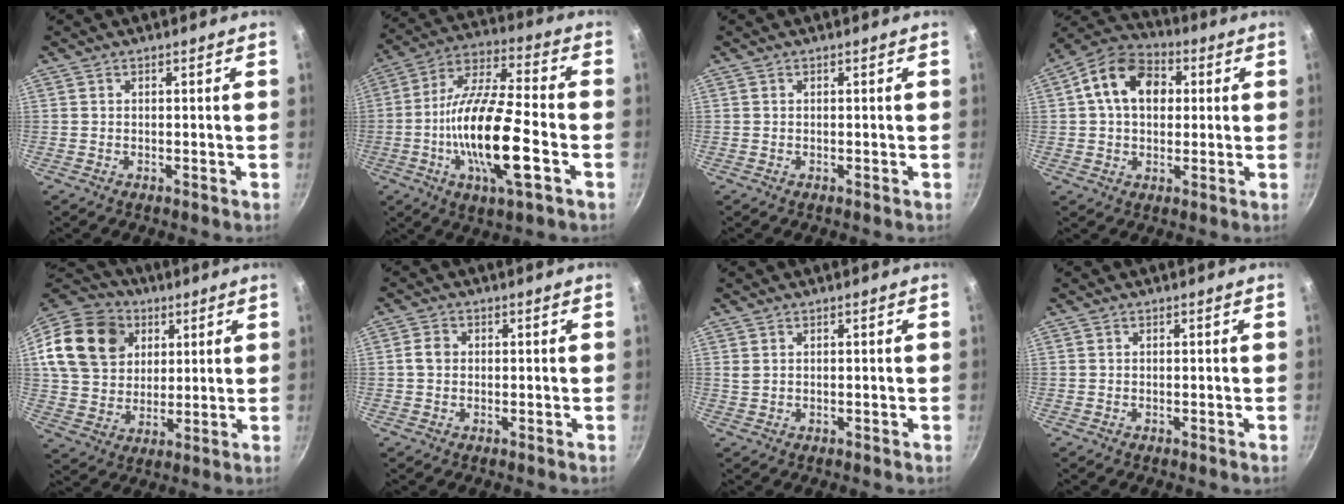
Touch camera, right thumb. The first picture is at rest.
{"total": 19.6, "force": [-5.2, 5.7, 18.0], "torque": [-0.333, 0.026, -0.108]}
{"total": 0.0}
{"total": 13.1, "force": [2.7, 9.4, 8.7], "torque": [-0.118, 0.019, 0.027]}
{"total": 21.5, "force": [8.0, 17.0, 10.5], "torque": [-0.209, 0.017, 0.149]}
{"total": 2.6, "force": [0.1, 2.2, 1.5], "torque": [-0.021, 0.008, -0.002]}
{"total": 0.8, "force": [0.5, 0.4, 0.5], "torque": [-0.011, 0.000, 0.010]}
{"total": 0.0}